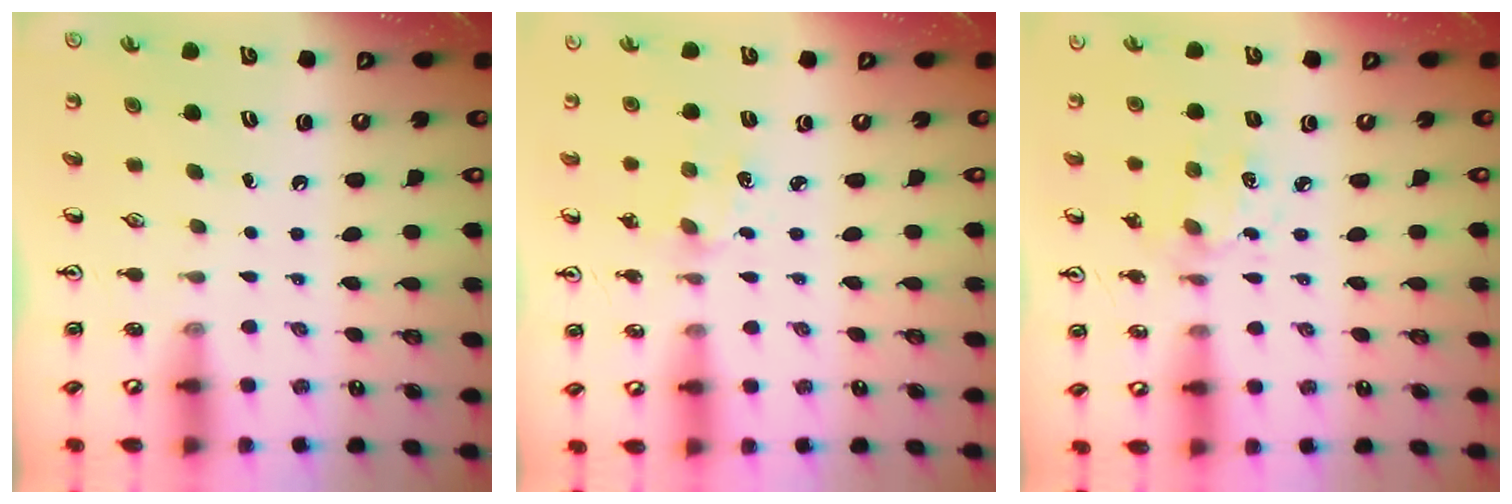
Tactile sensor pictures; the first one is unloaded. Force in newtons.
{"total": 2.7, "press": 2.7, "slide": 0.3}
{"total": 2.1, "press": 2.1, "slide": 0.4}